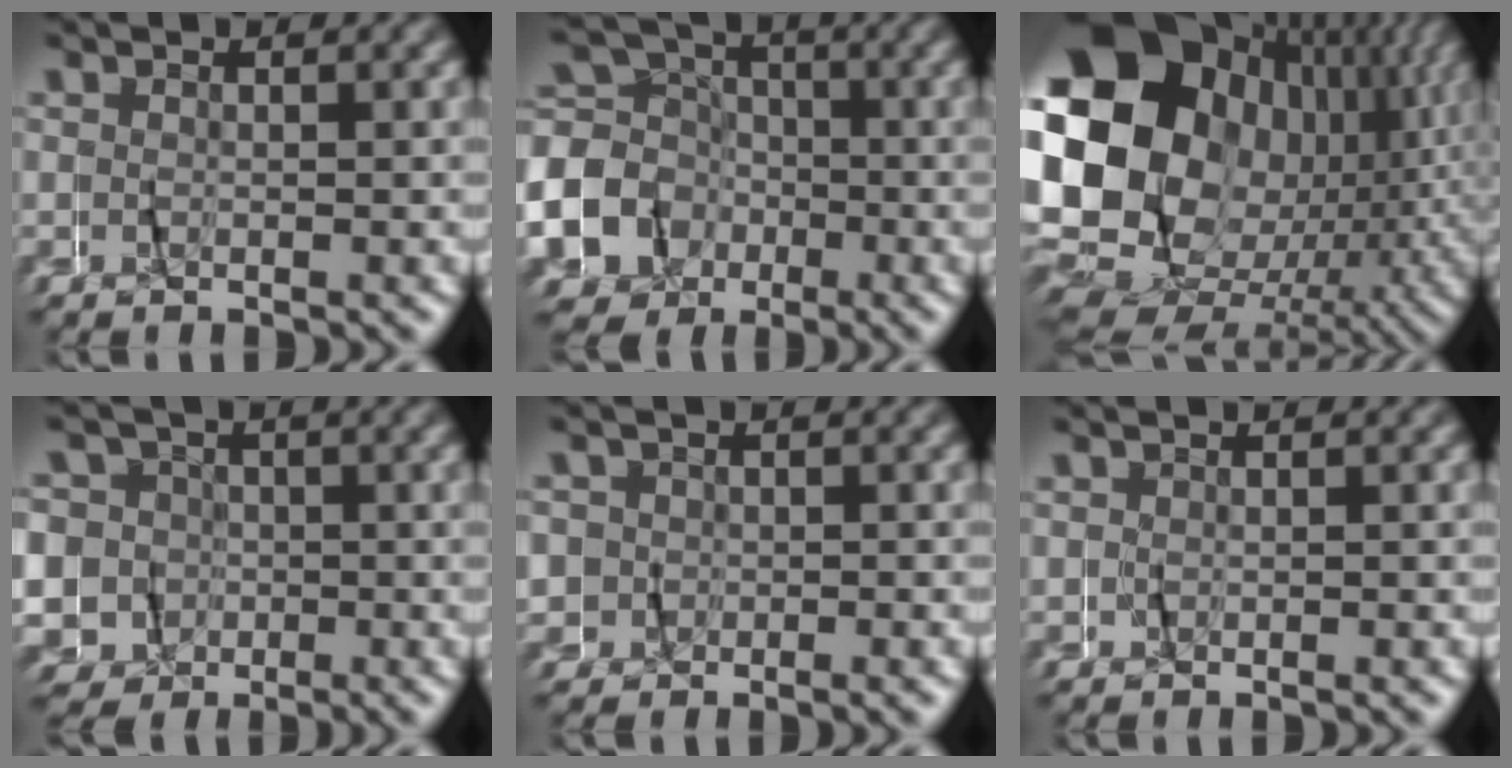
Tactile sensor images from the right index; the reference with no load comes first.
{"total": 12.4, "force": [-3.5, 11.3, 3.5], "torque": [-0.095, -0.047, -0.064]}
{"total": 24.0, "force": [0.3, 17.3, 16.6], "torque": [-0.287, -0.032, 0.009]}
{"total": 11.5, "force": [-2.0, 11.0, 2.6], "torque": [-0.091, -0.047, -0.034]}
{"total": 5.4, "force": [0.7, 5.2, 1.6], "torque": [-0.038, 0.010, -0.005]}
{"total": 0.6, "force": [0.1, -0.3, -0.5], "torque": [0.007, 0.004, -0.001]}